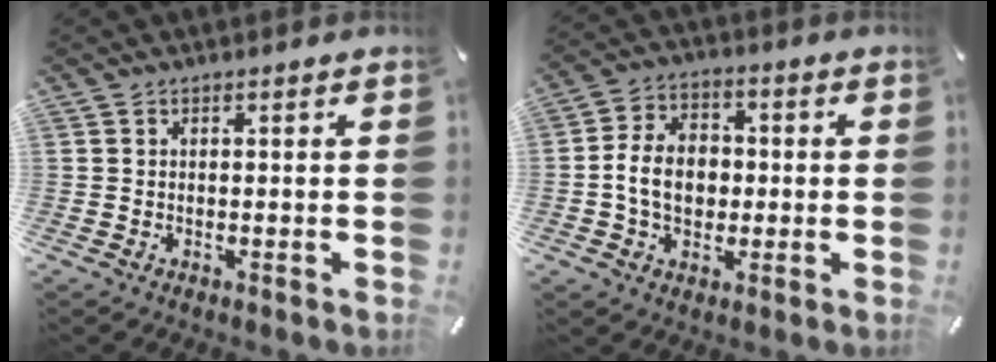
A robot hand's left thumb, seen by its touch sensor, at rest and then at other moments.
{"total": 9.7, "force": [-0.9, 7.6, 5.9], "torque": [-0.116, 0.013, -0.017]}